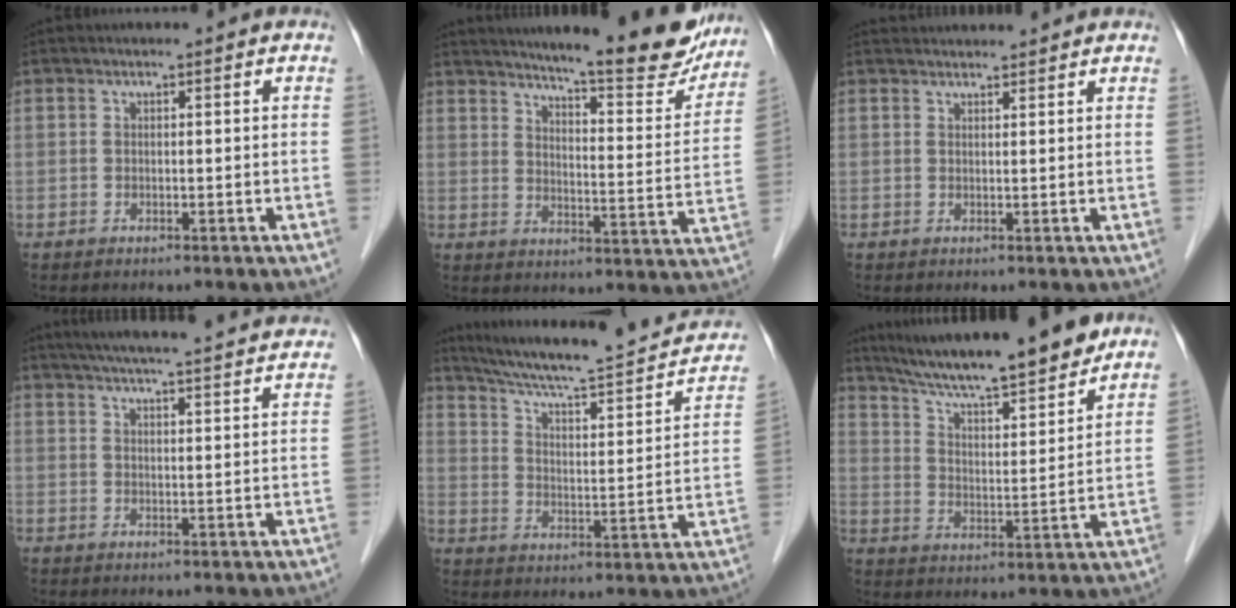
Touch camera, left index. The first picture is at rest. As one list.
[{"total": 18.9, "force": [16.6, 2.3, 8.6], "torque": [-0.111, -0.047, 0.206]}, {"total": 4.9, "force": [4.9, 0.6, 0.7], "torque": [-0.009, 0.033, 0.064]}, {"total": 22.3, "force": [20.4, 1.2, 8.9], "torque": [-0.135, 0.005, 0.257]}, {"total": 23.2, "force": [20.5, 3.0, 10.5], "torque": [-0.159, -0.013, 0.280]}, {"total": 17.5, "force": [15.3, 1.3, 8.3], "torque": [-0.133, 0.001, 0.241]}]